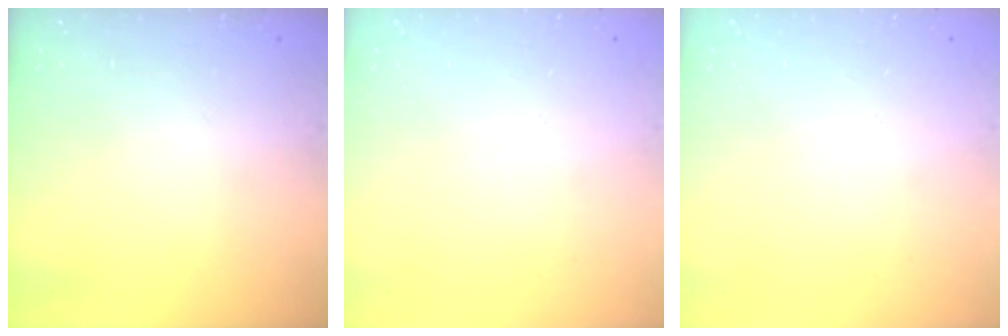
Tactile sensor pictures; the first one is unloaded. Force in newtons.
{"total": 0.0}
{"total": 0.0}